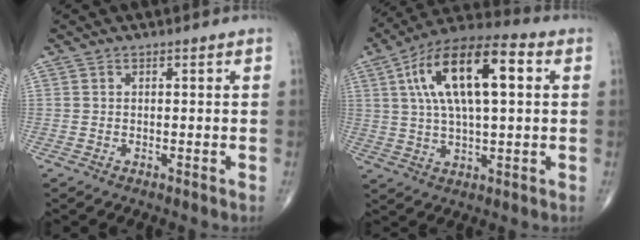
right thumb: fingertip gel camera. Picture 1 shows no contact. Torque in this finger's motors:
{"motor_torque": [-0.90, 2.59, 1.81, 0.66, 0.42]}